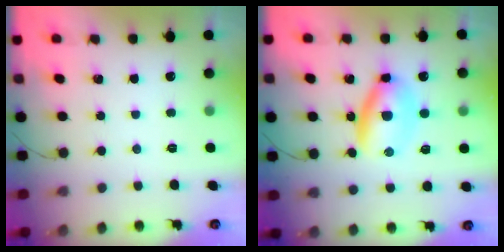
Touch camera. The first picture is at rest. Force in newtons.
{"total": 6.3, "press": 6.1, "slide": 1.3}